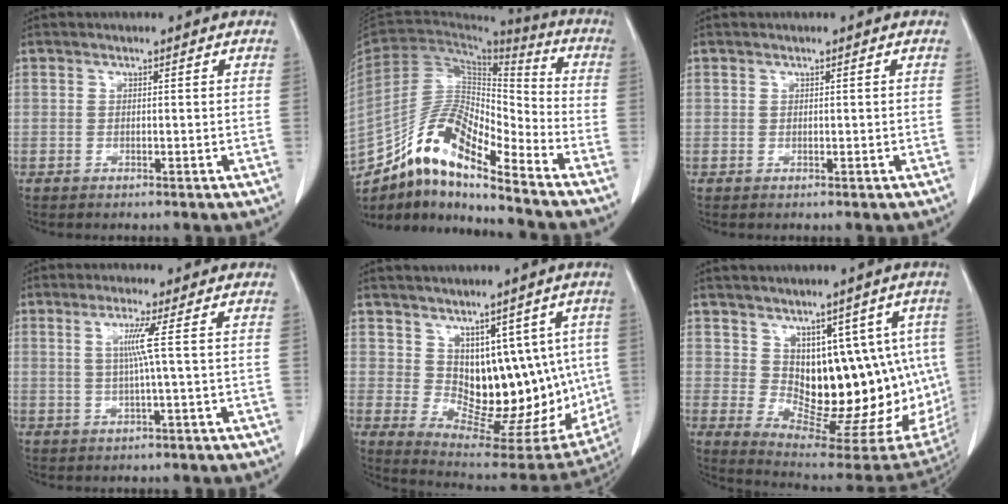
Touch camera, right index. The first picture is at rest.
{"total": 14.4, "force": [-11.0, 2.9, 8.9], "torque": [-0.164, 0.031, -0.196]}
{"total": 0.0}
{"total": 3.5, "force": [0.5, -1.3, 3.2], "torque": [-0.065, -0.001, 0.012]}
{"total": 14.7, "force": [2.5, 8.6, 11.7], "torque": [-0.139, 0.000, 0.066]}
{"total": 16.4, "force": [2.0, 8.7, 13.7], "torque": [-0.165, -0.001, 0.054]}